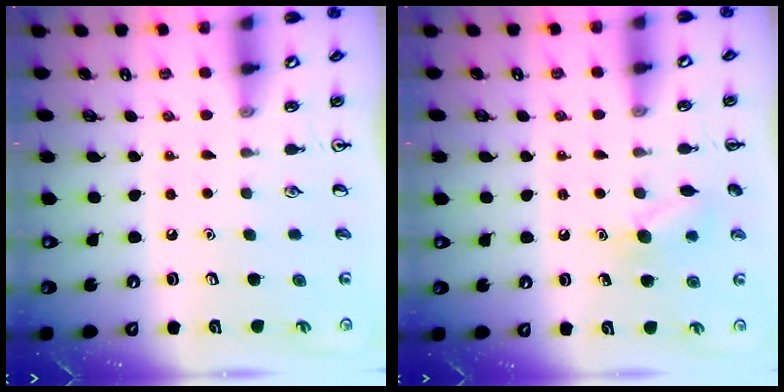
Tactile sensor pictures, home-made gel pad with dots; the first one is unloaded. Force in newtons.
{"total": 7.8, "press": 7.8, "slide": 1.2}